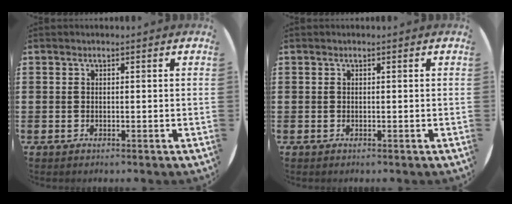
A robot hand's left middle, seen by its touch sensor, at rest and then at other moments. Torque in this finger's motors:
{"motor_torque": [0.21, -0.23, 0.02, 0.01]}